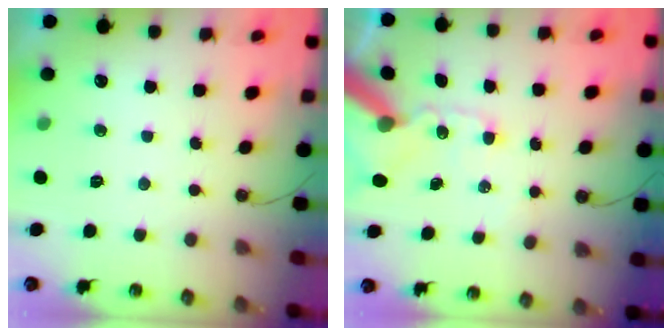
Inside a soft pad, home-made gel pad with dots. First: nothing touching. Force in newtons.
{"total": 14.1, "press": 13.9, "slide": 2.2}